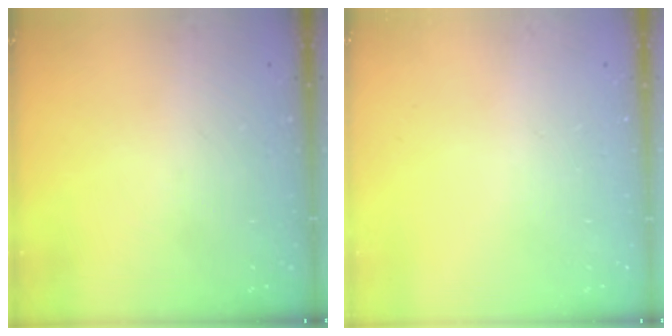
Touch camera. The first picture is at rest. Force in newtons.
{"total": 0.0}